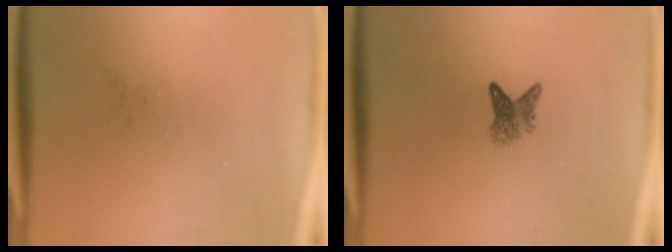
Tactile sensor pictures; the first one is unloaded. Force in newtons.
{"total": 2.6}